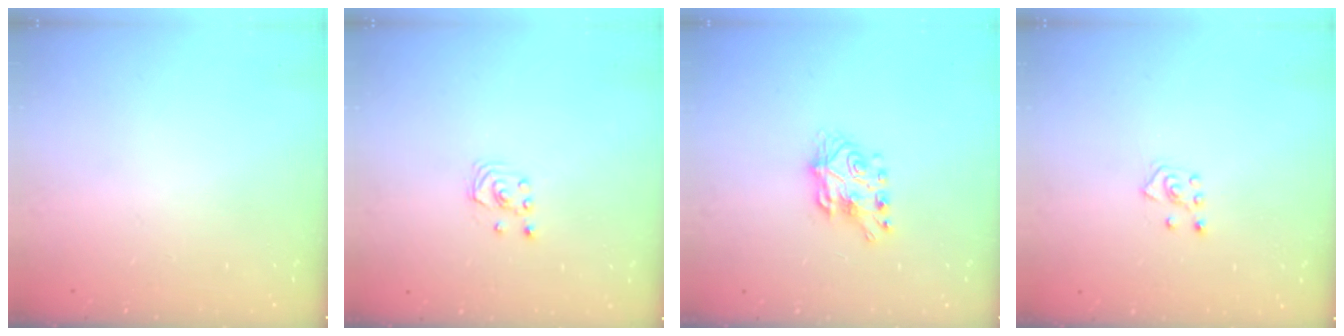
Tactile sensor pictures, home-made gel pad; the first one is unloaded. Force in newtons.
{"total": 1.8, "press": 1.8, "slide": 0.2}
{"total": 7.4, "press": 7.3, "slide": 0.8}
{"total": 4.6, "press": 4.5, "slide": 0.8}